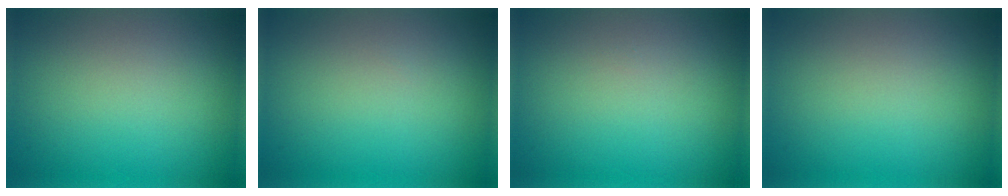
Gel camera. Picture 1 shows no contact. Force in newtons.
{"total": 0.0}
{"total": 0.0}
{"total": 0.0}